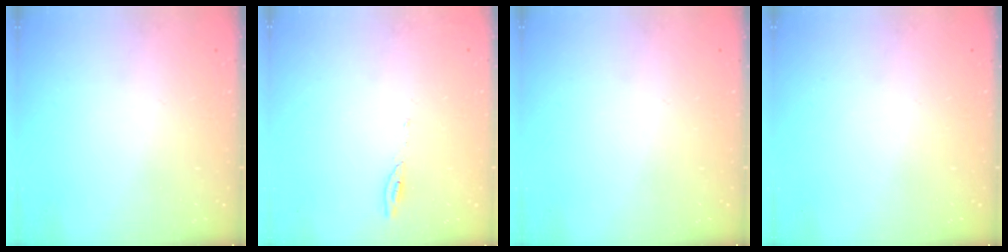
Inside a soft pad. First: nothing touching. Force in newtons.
{"total": 2.9, "press": 2.9, "slide": 0.4}
{"total": 0.0}
{"total": 0.0}